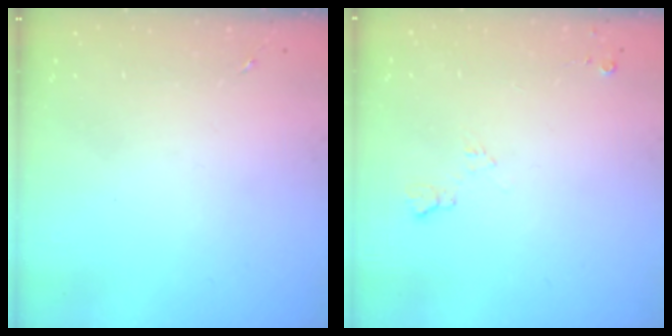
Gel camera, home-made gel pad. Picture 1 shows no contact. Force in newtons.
{"total": 6.0, "press": 6.0, "slide": 1.0}